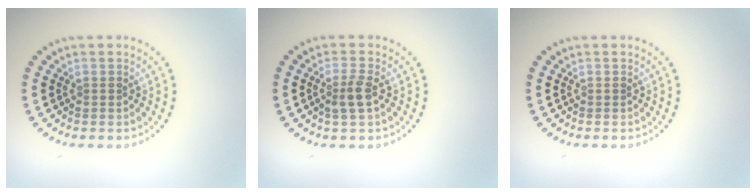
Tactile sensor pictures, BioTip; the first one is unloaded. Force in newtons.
{"total": 2.2, "press": 2.0, "slide": 0.8}
{"total": 0.0}